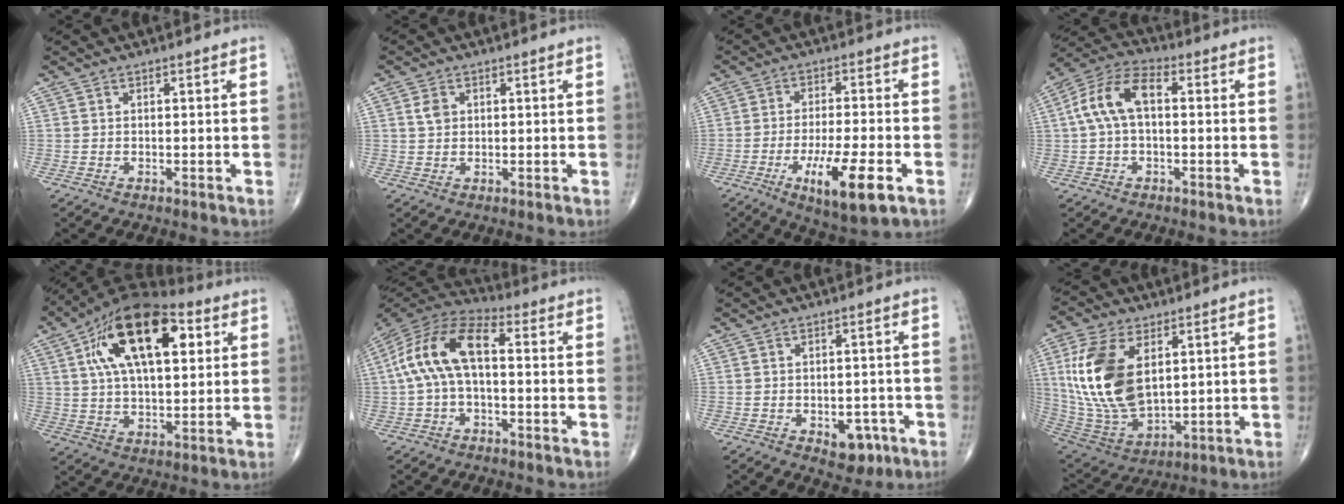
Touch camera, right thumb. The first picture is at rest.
{"total": 2.4, "force": [0.7, 1.8, 1.4], "torque": [-0.021, 0.001, 0.015]}
{"total": 12.3, "force": [-5.0, 2.9, 10.9], "torque": [-0.189, 0.000, -0.076]}
{"total": 10.6, "force": [0.9, 5.8, 8.8], "torque": [-0.180, 0.036, 0.009]}
{"total": 21.3, "force": [7.2, 10.4, 17.2], "torque": [-0.276, 0.003, 0.113]}
{"total": 13.8, "force": [0.7, 6.9, 12.0], "torque": [-0.239, 0.044, 0.002]}
{"total": 5.6, "force": [-2.4, 3.5, 3.7], "torque": [-0.023, 0.012, -0.024]}
{"total": 19.3, "force": [4.5, 10.8, 15.3], "torque": [-0.307, -0.025, 0.097]}